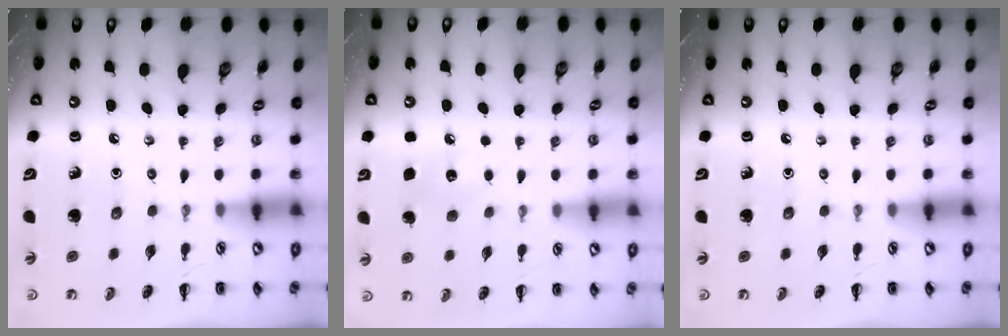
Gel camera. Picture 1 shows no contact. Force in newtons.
{"total": 6.2, "press": 5.9, "slide": 1.8}
{"total": 0.0}